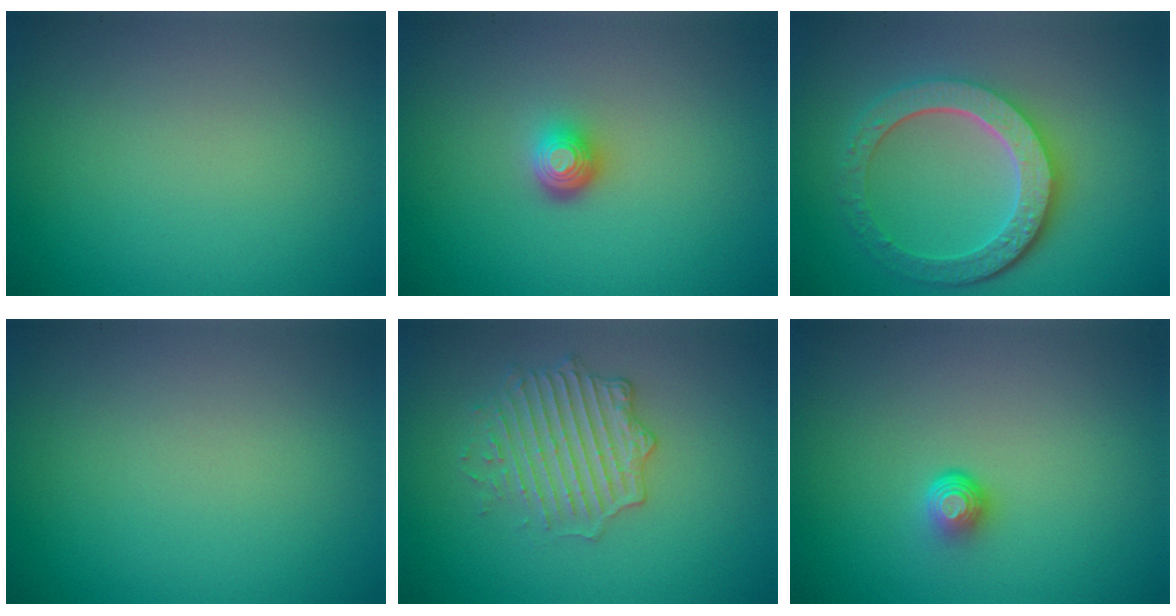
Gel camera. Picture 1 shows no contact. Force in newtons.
{"total": 1.9, "press": 1.4, "slide": 1.3}
{"total": 6.2, "press": 4.6, "slide": 4.2}
{"total": 0.0}
{"total": 3.7, "press": 3.2, "slide": 1.7}
{"total": 1.7, "press": 1.1, "slide": 1.3}